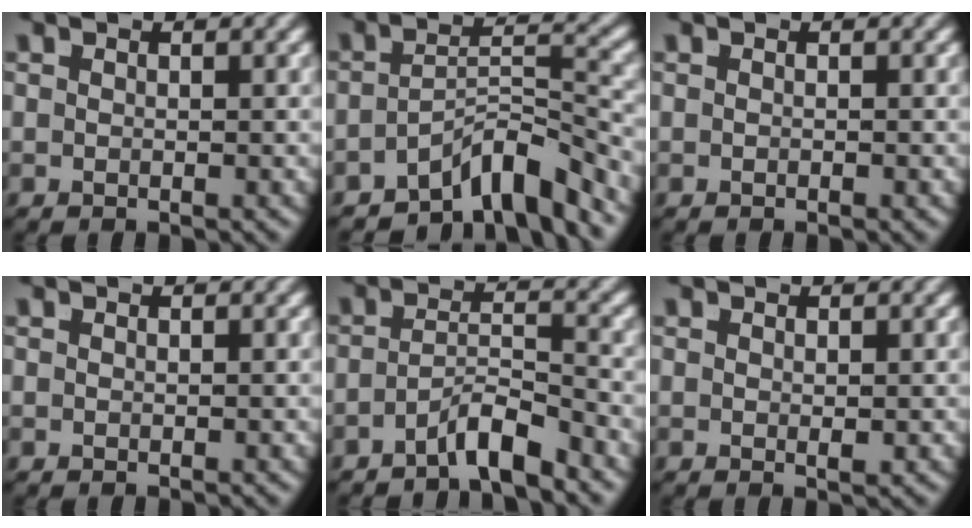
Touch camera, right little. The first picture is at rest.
{"total": 8.5, "force": [-6.0, 3.1, 5.1], "torque": [-0.068, -0.034, -0.080]}
{"total": 0.0}
{"total": 0.0}
{"total": 3.7, "force": [-3.1, 0.3, 2.0], "torque": [-0.022, -0.010, -0.050]}
{"total": 0.5, "force": [0.1, 0.0, 0.5], "torque": [-0.007, -0.005, 0.003]}